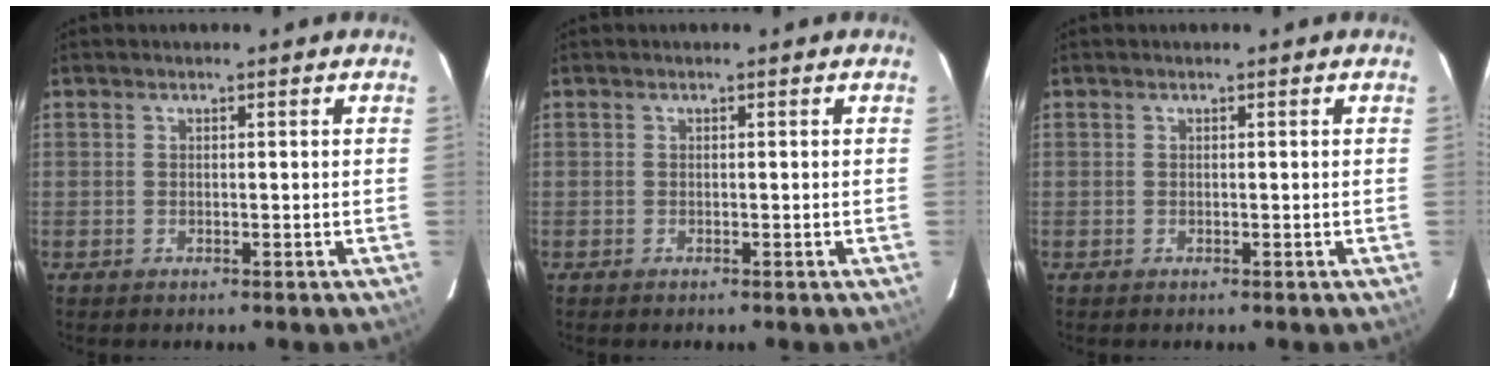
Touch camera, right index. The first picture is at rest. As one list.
[{"total": 0.0}, {"total": 0.0}]